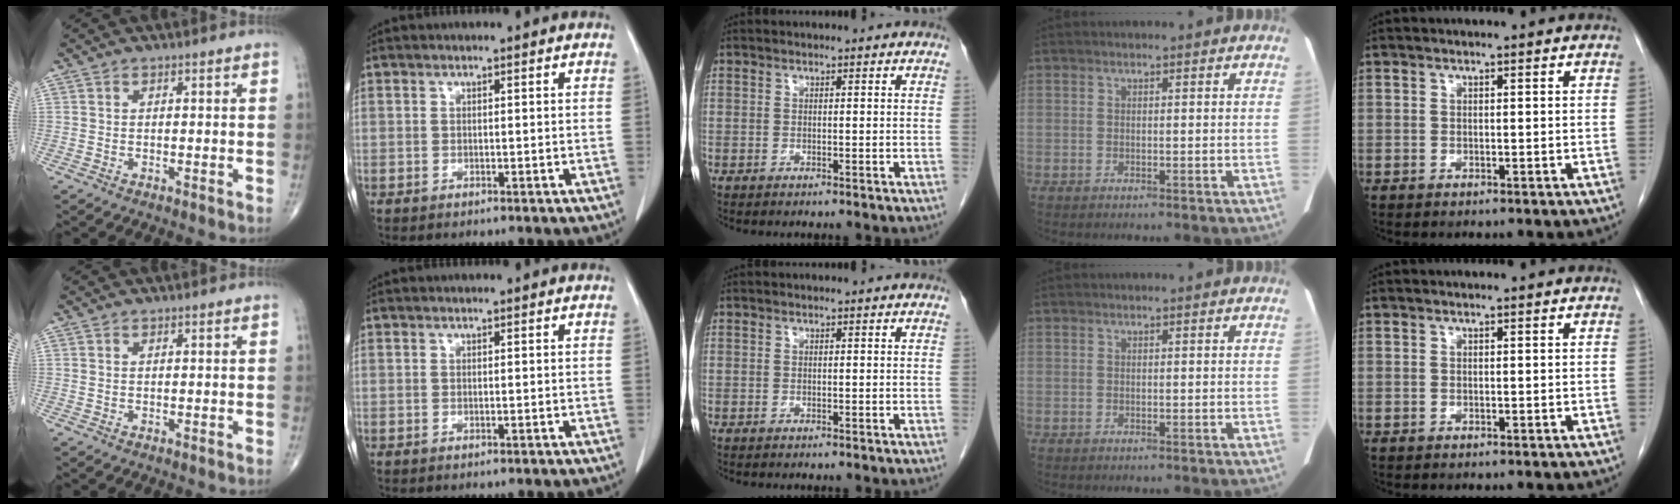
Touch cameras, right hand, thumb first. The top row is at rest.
{}